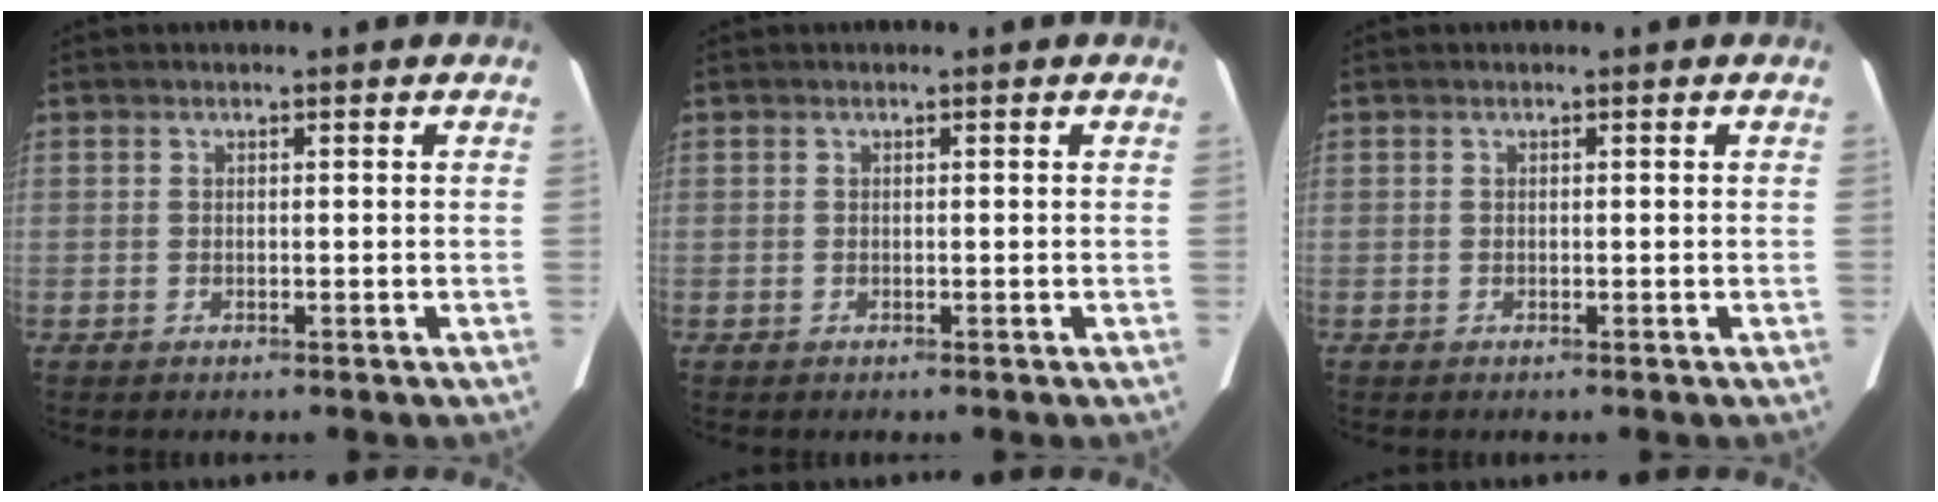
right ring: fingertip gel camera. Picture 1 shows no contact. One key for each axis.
{"total": 0.0}
{"total": 0.0}